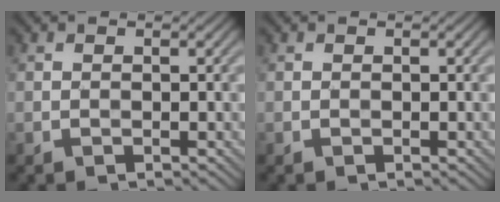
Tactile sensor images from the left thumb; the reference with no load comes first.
{"total": 0.0}